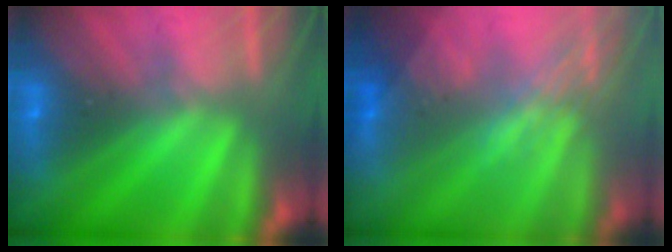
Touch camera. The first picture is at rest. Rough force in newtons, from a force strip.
{"total": 2.7}